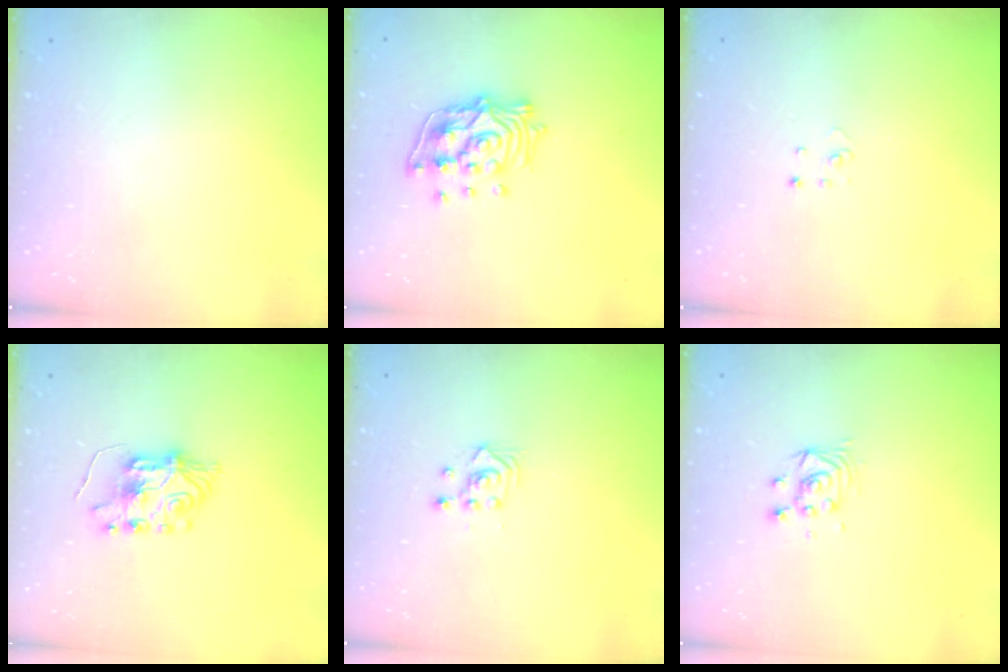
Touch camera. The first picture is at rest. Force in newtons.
{"total": 13.8, "press": 13.7, "slide": 1.6}
{"total": 1.9, "press": 1.9, "slide": 0.2}
{"total": 7.5, "press": 7.5, "slide": 0.8}
{"total": 2.3, "press": 2.3, "slide": 0.3}
{"total": 3.9, "press": 3.9, "slide": 0.3}